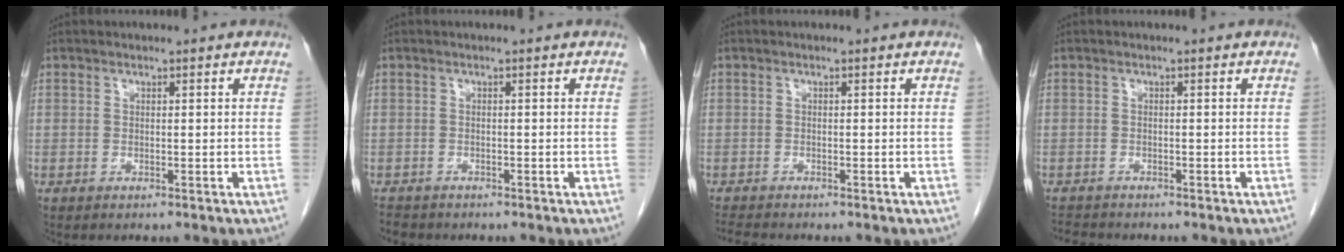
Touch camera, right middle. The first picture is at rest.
{"total": 2.1, "force": [-1.9, 0.8, 0.3], "torque": [-0.010, -0.004, -0.029]}
{"total": 2.1, "force": [-2.0, -0.1, 0.5], "torque": [-0.013, -0.009, -0.036]}
{"total": 2.1, "force": [-2.1, 0.3, 0.2], "torque": [-0.005, -0.010, -0.036]}